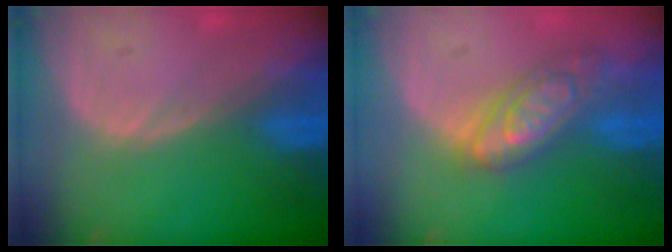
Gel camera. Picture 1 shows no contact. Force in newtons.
{"total": 7.3, "press": 7.3, "slide": 0.5}